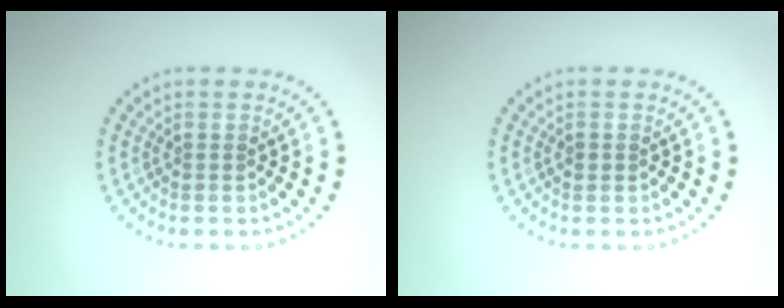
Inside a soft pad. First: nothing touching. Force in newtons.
{"total": 0.8, "press": 0.8, "slide": 0.1}